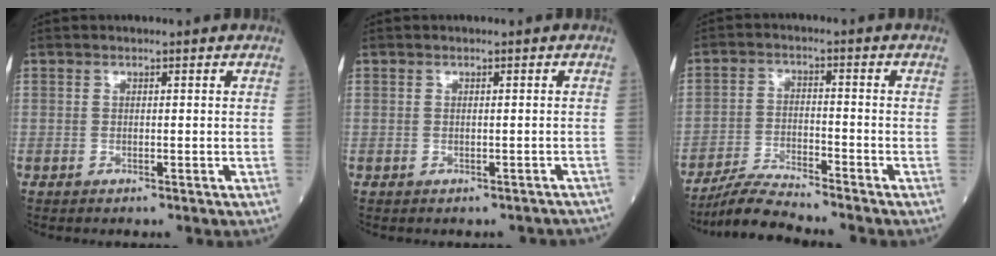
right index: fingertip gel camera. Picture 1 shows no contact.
{"total": 2.5, "force": [-2.1, 1.2, 0.5], "torque": [-0.001, 0.012, -0.022]}
{"total": 6.2, "force": [-6.0, -0.6, 1.4], "torque": [-0.028, -0.015, -0.116]}